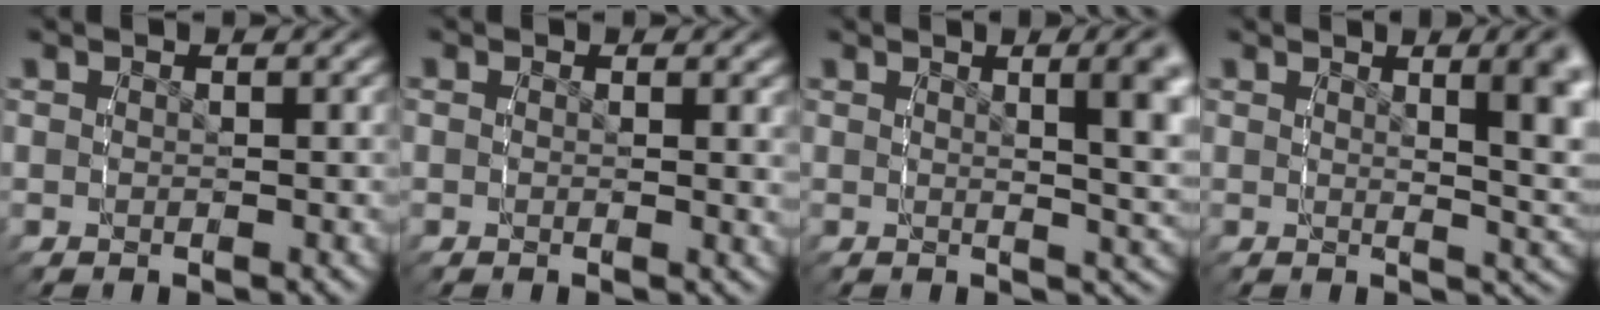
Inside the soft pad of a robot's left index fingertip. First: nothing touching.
{"total": 0.7, "force": [0.3, -0.2, 0.6], "torque": [-0.011, -0.010, 0.005]}
{"total": 5.8, "force": [1.8, 1.2, 5.4], "torque": [-0.049, 0.007, 0.026]}
{"total": 5.7, "force": [1.9, 1.1, 5.2], "torque": [-0.046, 0.003, 0.028]}